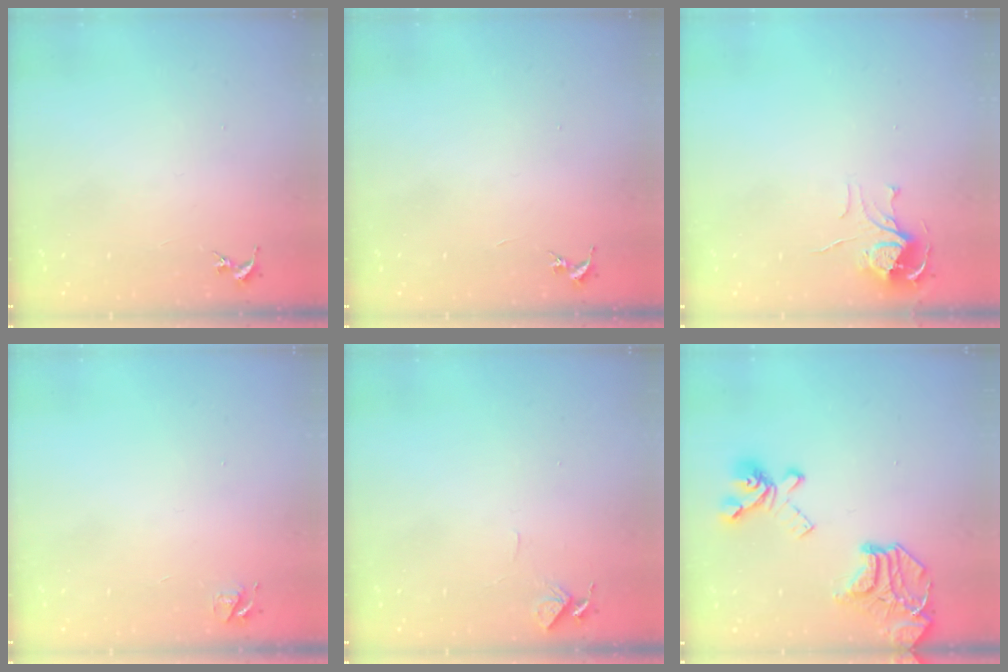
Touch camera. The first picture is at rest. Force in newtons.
{"total": 0.0}
{"total": 7.0, "press": 7.0, "slide": 0.6}
{"total": 4.7, "press": 4.7, "slide": 0.6}
{"total": 4.6, "press": 4.5, "slide": 0.4}
{"total": 21.1, "press": 21.0, "slide": 2.3}